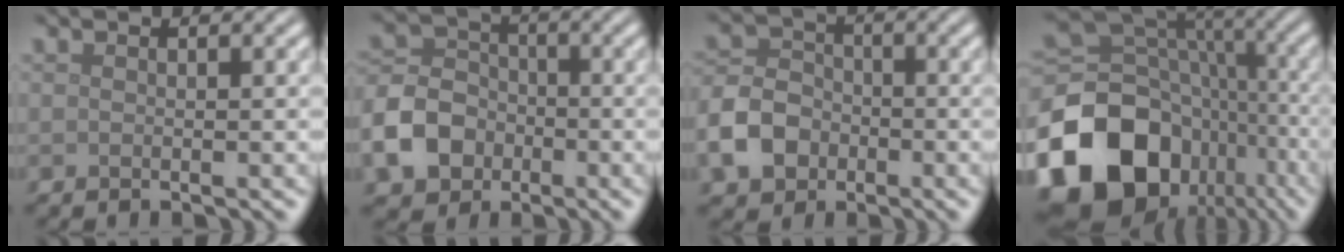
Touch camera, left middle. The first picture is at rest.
{"total": 6.3, "force": [-2.5, 5.0, 2.9], "torque": [-0.067, 0.002, -0.061]}
{"total": 5.5, "force": [-2.3, 4.3, 2.6], "torque": [-0.060, 0.003, -0.054]}
{"total": 18.4, "force": [-7.6, 13.9, 9.4], "torque": [-0.205, -0.013, -0.126]}